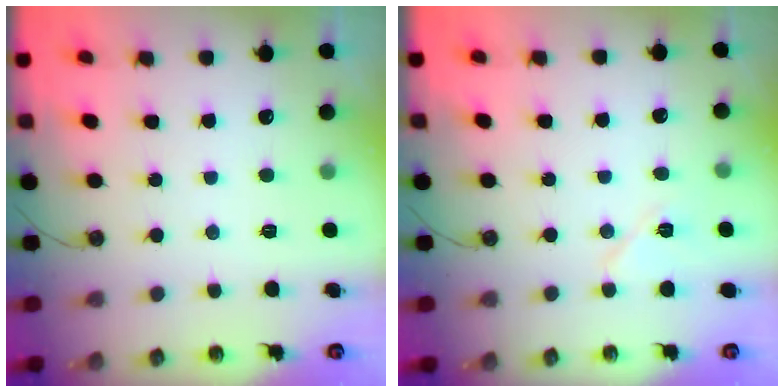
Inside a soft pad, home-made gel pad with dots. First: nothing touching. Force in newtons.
{"total": 8.5, "press": 5.0, "slide": 7.0}